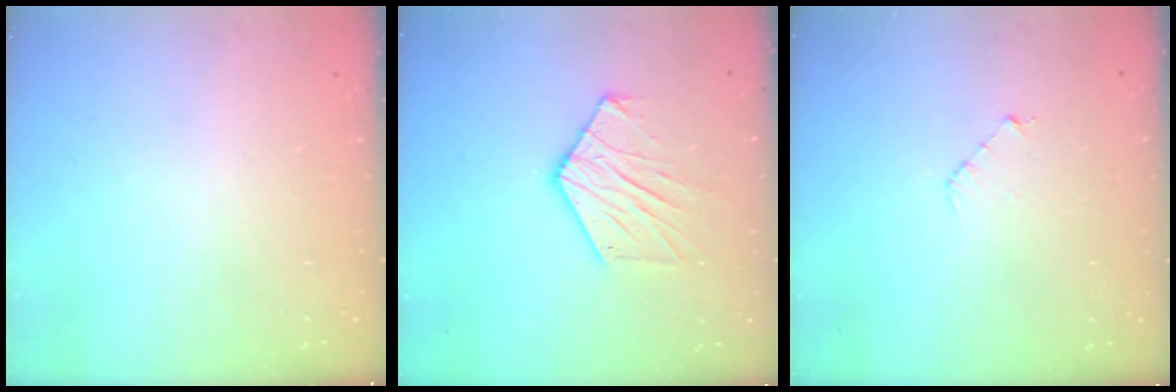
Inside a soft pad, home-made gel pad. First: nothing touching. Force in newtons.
{"total": 11.4, "press": 11.3, "slide": 0.9}
{"total": 3.4, "press": 3.4, "slide": 0.3}